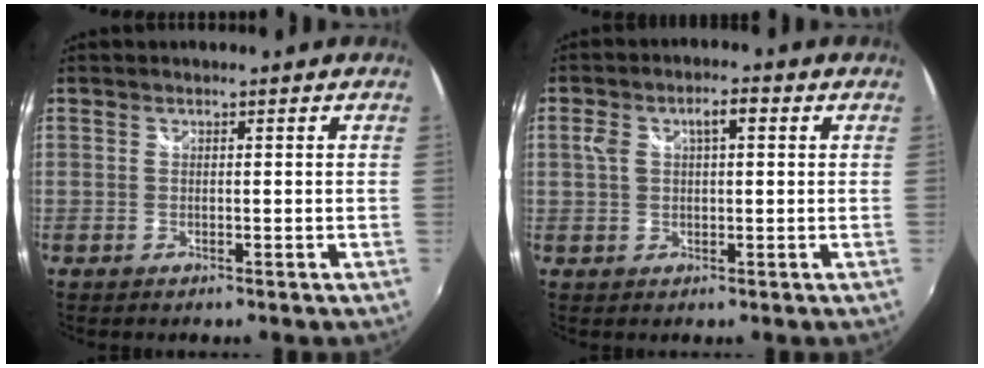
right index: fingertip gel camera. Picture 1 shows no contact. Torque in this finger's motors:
{"motor_torque": [0.11, 0.00, 0.09, 0.03]}